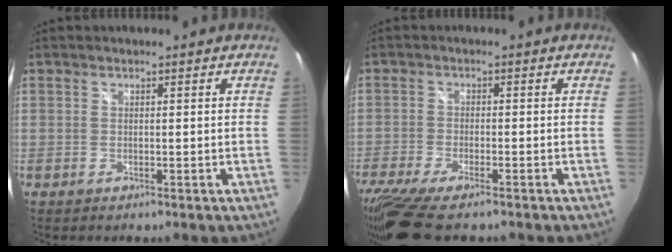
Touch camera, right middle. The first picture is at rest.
{"total": 11.9, "force": [-9.3, 2.6, 7.0], "torque": [-0.163, -0.052, -0.166]}